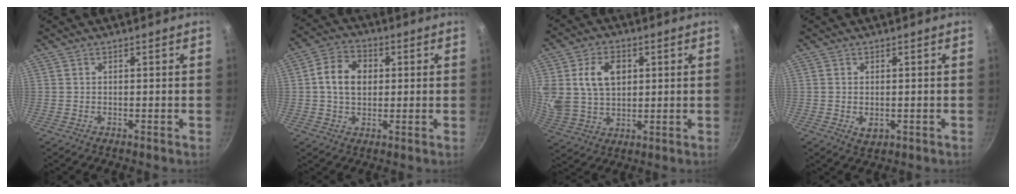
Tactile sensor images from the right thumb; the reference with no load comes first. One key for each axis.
{"total": 8.9, "fx": 1.2, "fy": 6.6, "fz": 5.8, "tx": -0.083, "ty": 0.012, "tz": 0.011}
{"total": 13.3, "fx": 3.4, "fy": 9.5, "fz": 8.6, "tx": -0.154, "ty": -0.005, "tz": 0.071}
{"total": 2.8, "fx": -0.4, "fy": 1.9, "fz": 2.1, "tx": -0.034, "ty": -0.007, "tz": -0.003}